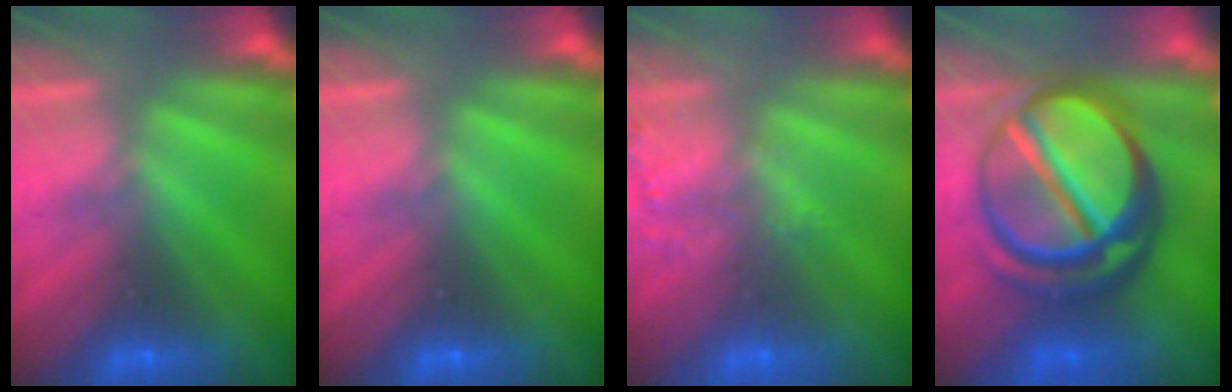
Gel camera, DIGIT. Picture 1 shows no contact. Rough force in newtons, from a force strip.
{"total": 0.0}
{"total": 1.5}
{"total": 7.1}